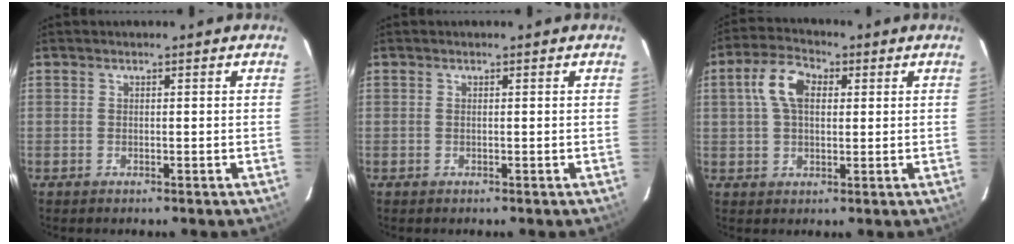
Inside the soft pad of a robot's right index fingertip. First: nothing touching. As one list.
[{"total": 0.0}, {"total": 7.8, "force": [1.9, 4.6, 6.0], "torque": [-0.118, 0.025, 0.035]}]